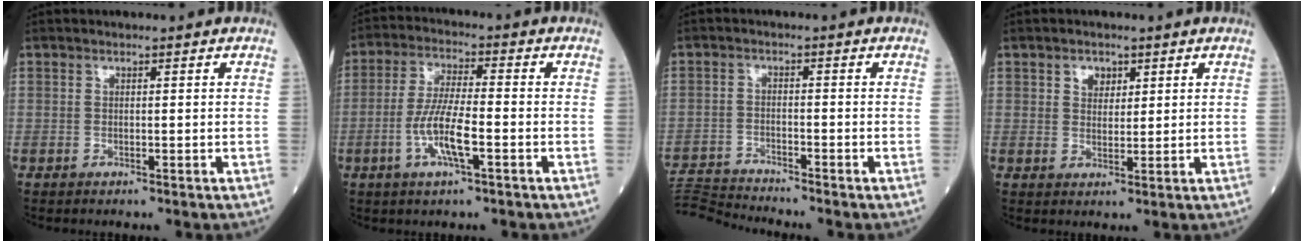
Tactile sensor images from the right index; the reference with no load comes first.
{"total": 7.9, "force": [-2.7, 1.2, 7.3], "torque": [-0.146, -0.001, -0.054]}
{"total": 6.6, "force": [-6.3, -1.8, -0.5], "torque": [0.003, -0.004, -0.122]}
{"total": 2.7, "force": [1.4, 1.9, 1.2], "torque": [-0.018, 0.004, 0.023]}